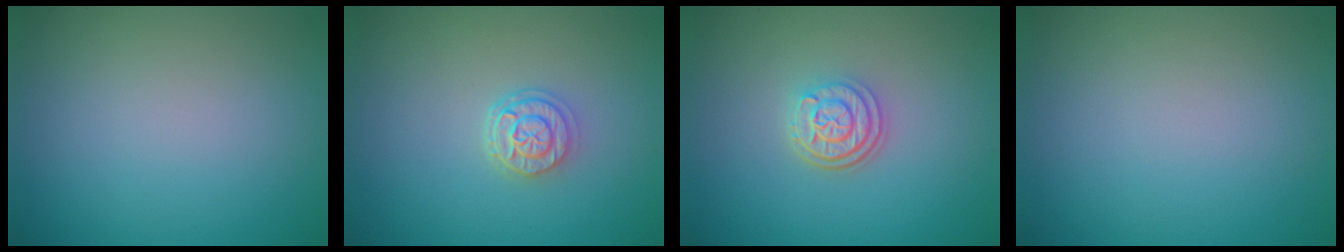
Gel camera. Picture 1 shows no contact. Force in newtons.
{"total": 2.6, "press": 2.2, "slide": 1.5}
{"total": 3.1, "press": 2.5, "slide": 1.8}
{"total": 0.0}